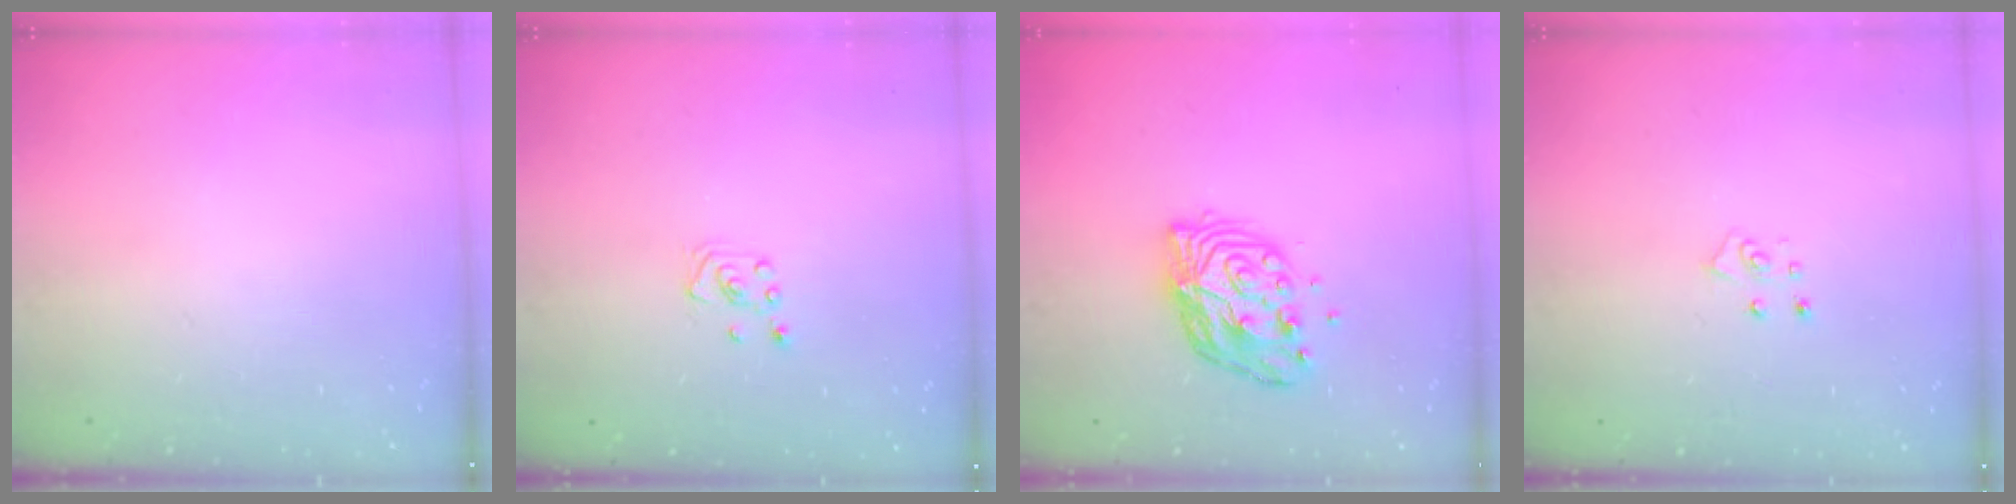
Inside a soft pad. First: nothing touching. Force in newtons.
{"total": 3.0, "press": 2.9, "slide": 0.3}
{"total": 11.1, "press": 11.1, "slide": 1.1}
{"total": 4.9, "press": 4.8, "slide": 0.4}